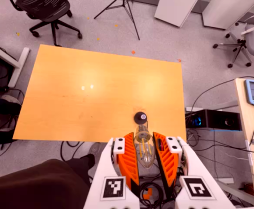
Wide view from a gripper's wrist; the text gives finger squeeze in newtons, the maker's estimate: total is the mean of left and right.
{"total": 13.3, "left": 13.8, "right": 12.8}